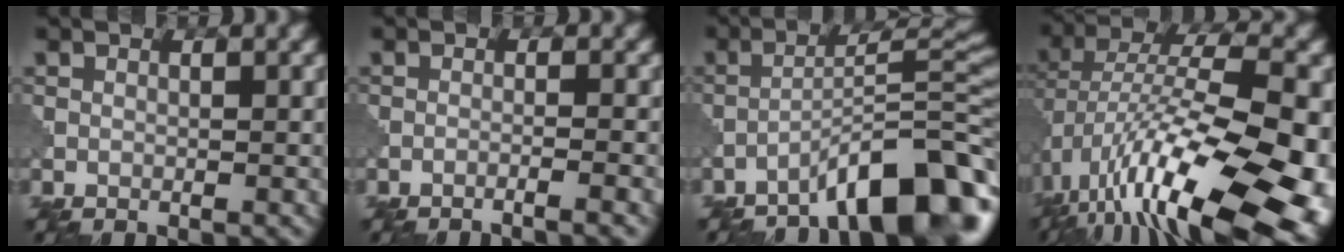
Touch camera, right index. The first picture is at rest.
{"total": 2.6, "force": [-1.7, 0.5, 1.9], "torque": [-0.021, 0.012, -0.040]}
{"total": 10.1, "force": [-6.9, 2.1, 7.1], "torque": [-0.098, 0.026, -0.108]}
{"total": 16.5, "force": [-5.2, 7.1, 14.0], "torque": [-0.232, 0.016, -0.090]}